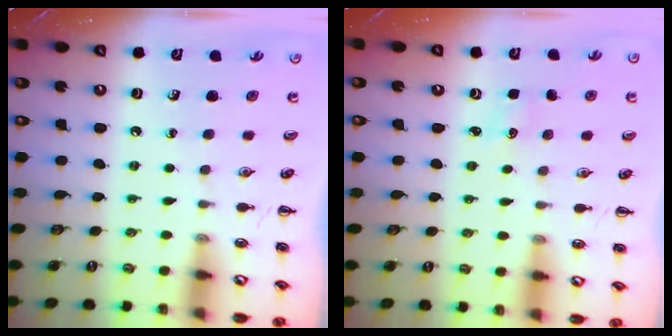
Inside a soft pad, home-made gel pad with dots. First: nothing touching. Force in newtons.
{"total": 1.4, "press": 1.3, "slide": 0.4}